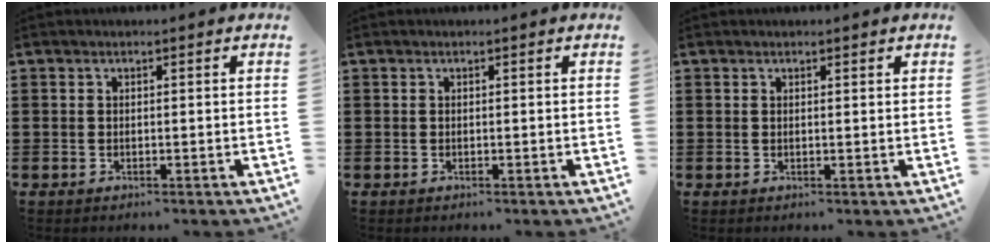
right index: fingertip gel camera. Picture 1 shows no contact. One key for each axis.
{"total": 0.0}
{"total": 0.5, "fx": 0.4, "fy": 0.0, "fz": 0.3, "tx": -0.007, "ty": 0.000, "tz": 0.009}